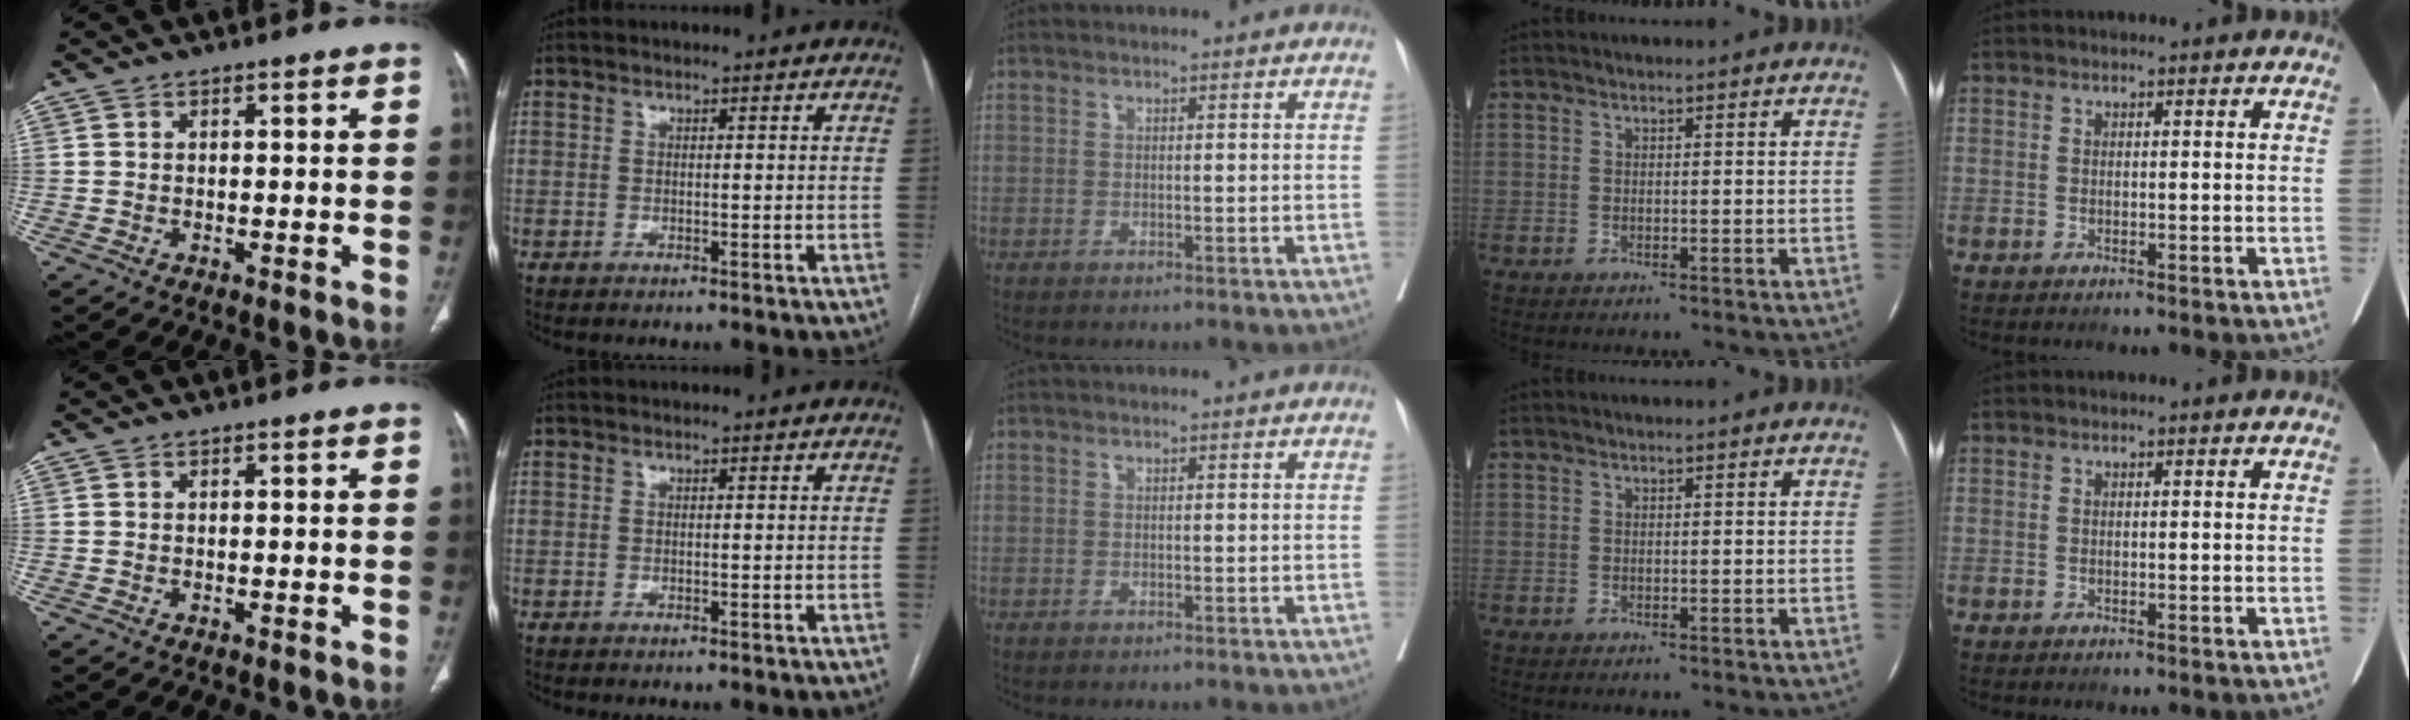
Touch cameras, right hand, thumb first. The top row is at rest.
{}